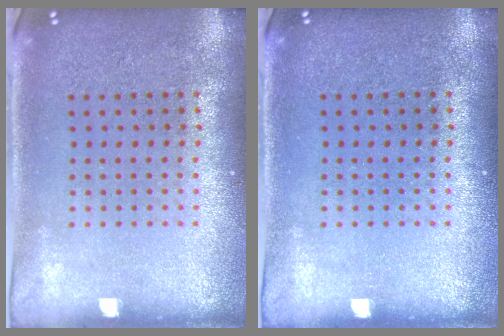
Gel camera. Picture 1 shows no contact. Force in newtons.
{"total": 0.0}